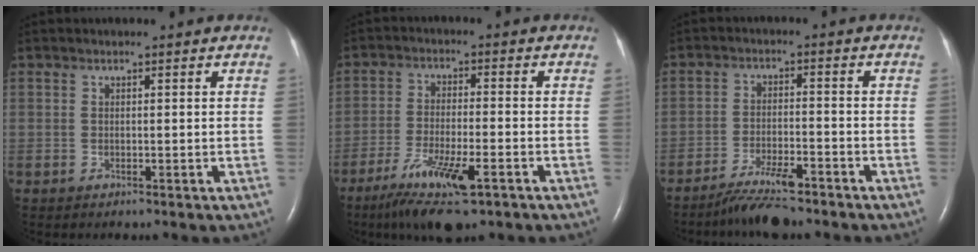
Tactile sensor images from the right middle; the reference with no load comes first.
{"total": 10.4, "force": [-6.1, 1.7, 8.3], "torque": [-0.163, -0.025, -0.100]}
{"total": 6.1, "force": [-5.1, 0.7, 3.3], "torque": [-0.070, -0.016, -0.091]}